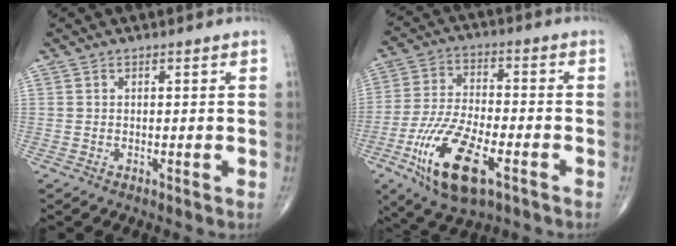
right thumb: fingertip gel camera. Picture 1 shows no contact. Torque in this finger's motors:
{"motor_torque": [4.03, 0.99, 1.56, -0.42, 0.22]}